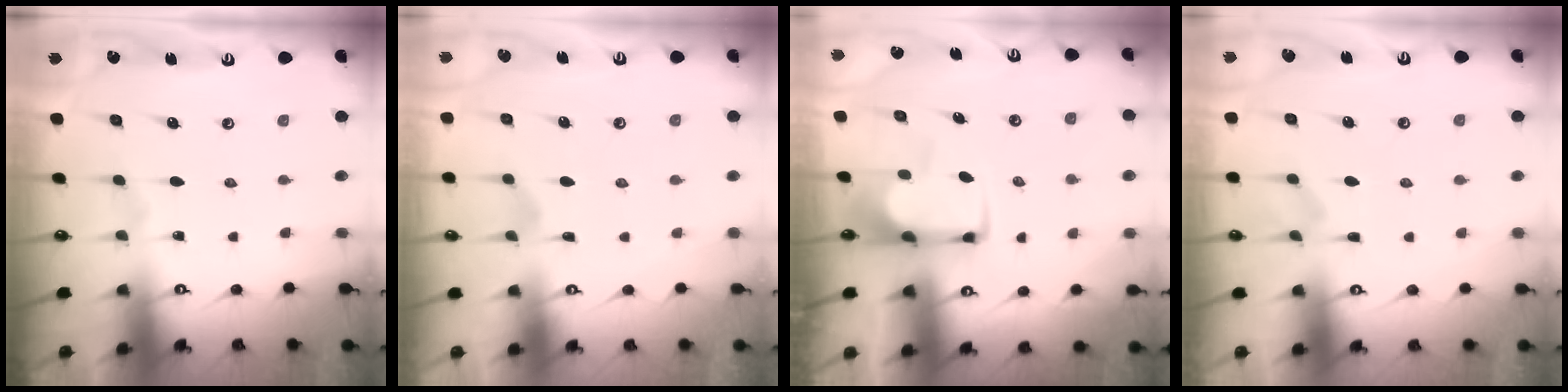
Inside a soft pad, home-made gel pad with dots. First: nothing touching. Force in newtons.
{"total": 2.8, "press": 2.6, "slide": 1.2}
{"total": 2.0, "press": 1.9, "slide": 0.4}
{"total": 3.7, "press": 3.4, "slide": 1.4}